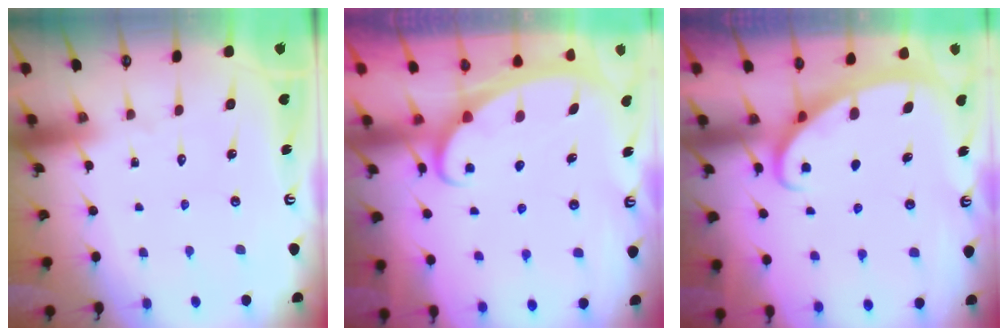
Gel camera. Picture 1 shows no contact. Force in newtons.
{"total": 2.4, "press": 2.3, "slide": 0.4}
{"total": 2.6, "press": 2.6, "slide": 0.4}